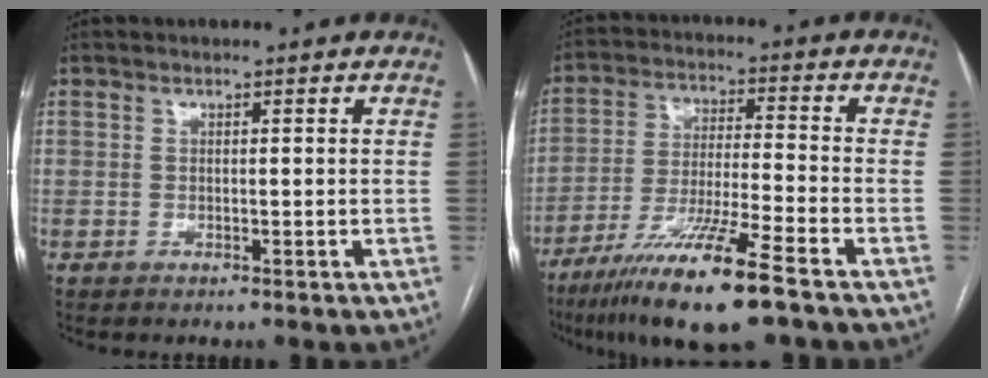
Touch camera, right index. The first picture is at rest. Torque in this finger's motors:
{"motor_torque": [1.12, -1.02, 0.87, 0.21]}